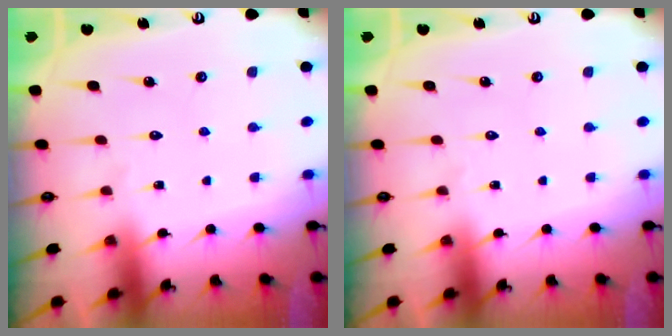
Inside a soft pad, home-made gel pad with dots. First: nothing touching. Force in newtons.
{"total": 0.0}